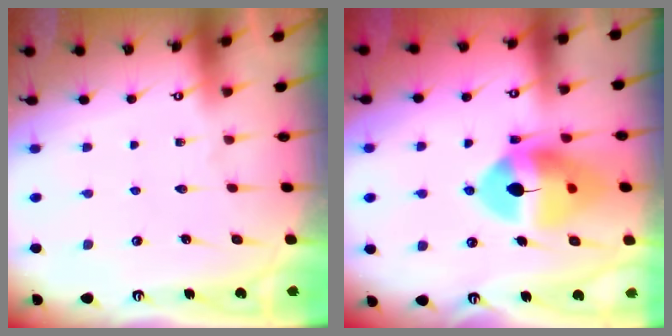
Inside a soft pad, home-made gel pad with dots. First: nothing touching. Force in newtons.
{"total": 15.0, "press": 14.8, "slide": 2.0}